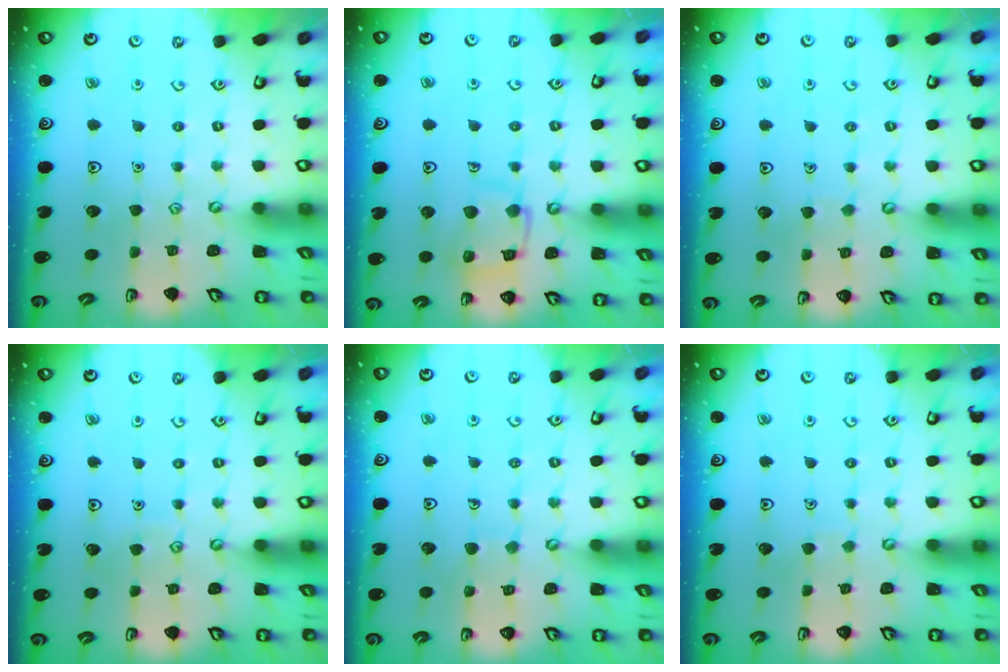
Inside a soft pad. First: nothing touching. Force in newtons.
{"total": 13.0, "press": 13.0, "slide": 1.4}
{"total": 3.6, "press": 3.6, "slide": 0.3}
{"total": 4.7, "press": 4.7, "slide": 0.5}
{"total": 5.7, "press": 5.7, "slide": 0.5}
{"total": 2.5, "press": 2.5, "slide": 0.2}